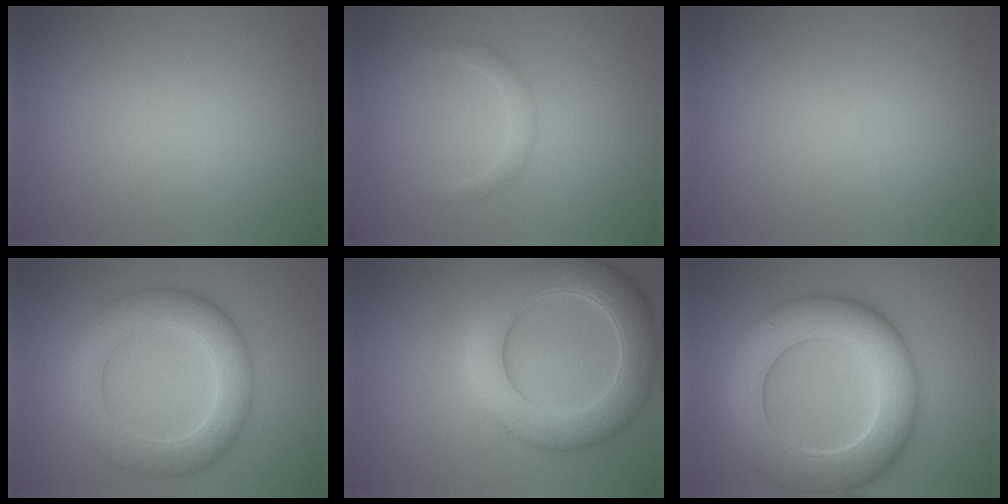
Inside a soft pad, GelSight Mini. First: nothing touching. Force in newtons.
{"total": 1.4, "press": 1.4, "slide": 0.1}
{"total": 0.0}
{"total": 6.3, "press": 6.3, "slide": 0.5}
{"total": 7.6, "press": 7.6, "slide": 0.2}
{"total": 10.2, "press": 10.1, "slide": 0.6}